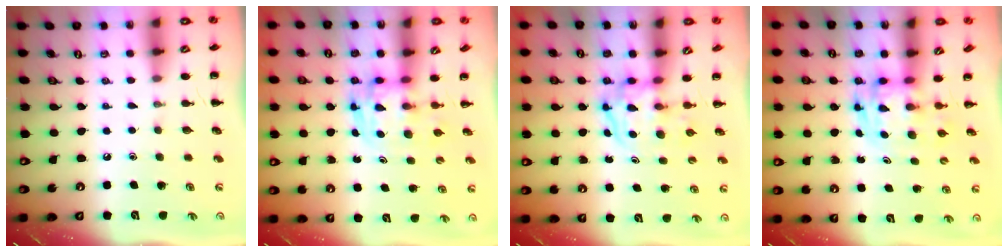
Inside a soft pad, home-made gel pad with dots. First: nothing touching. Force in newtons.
{"total": 3.6, "press": 3.6, "slide": 0.6}
{"total": 3.8, "press": 3.8, "slide": 0.5}
{"total": 3.3, "press": 3.2, "slide": 0.6}